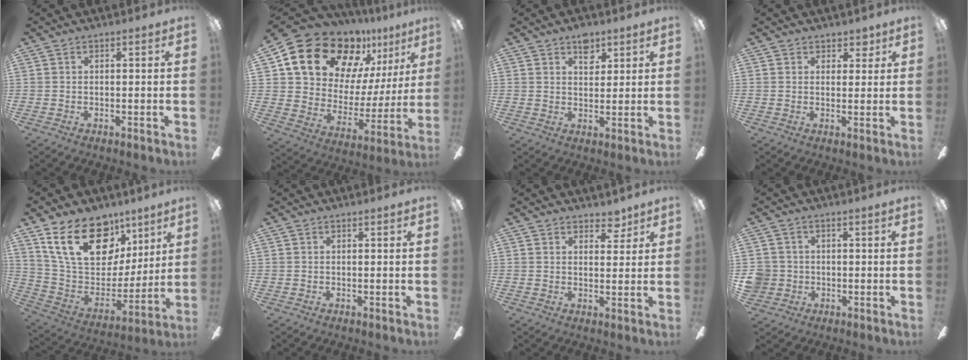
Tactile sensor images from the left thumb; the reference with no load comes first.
{"total": 21.1, "force": [14.4, 12.3, 9.3], "torque": [-0.178, -0.085, 0.277]}
{"total": 5.4, "force": [3.6, 3.1, 2.5], "torque": [-0.018, -0.016, 0.060]}
{"total": 3.4, "force": [2.3, 2.4, 0.6], "torque": [0.004, -0.006, 0.039]}
{"total": 24.3, "force": [13.0, 14.8, 14.3], "torque": [-0.259, -0.060, 0.236]}
{"total": 0.0}
{"total": 4.4, "force": [3.6, 2.2, 1.2], "torque": [0.001, -0.020, 0.061]}
{"total": 4.4, "force": [-0.2, 4.4, 0.7], "torque": [-0.020, 0.008, -0.002]}